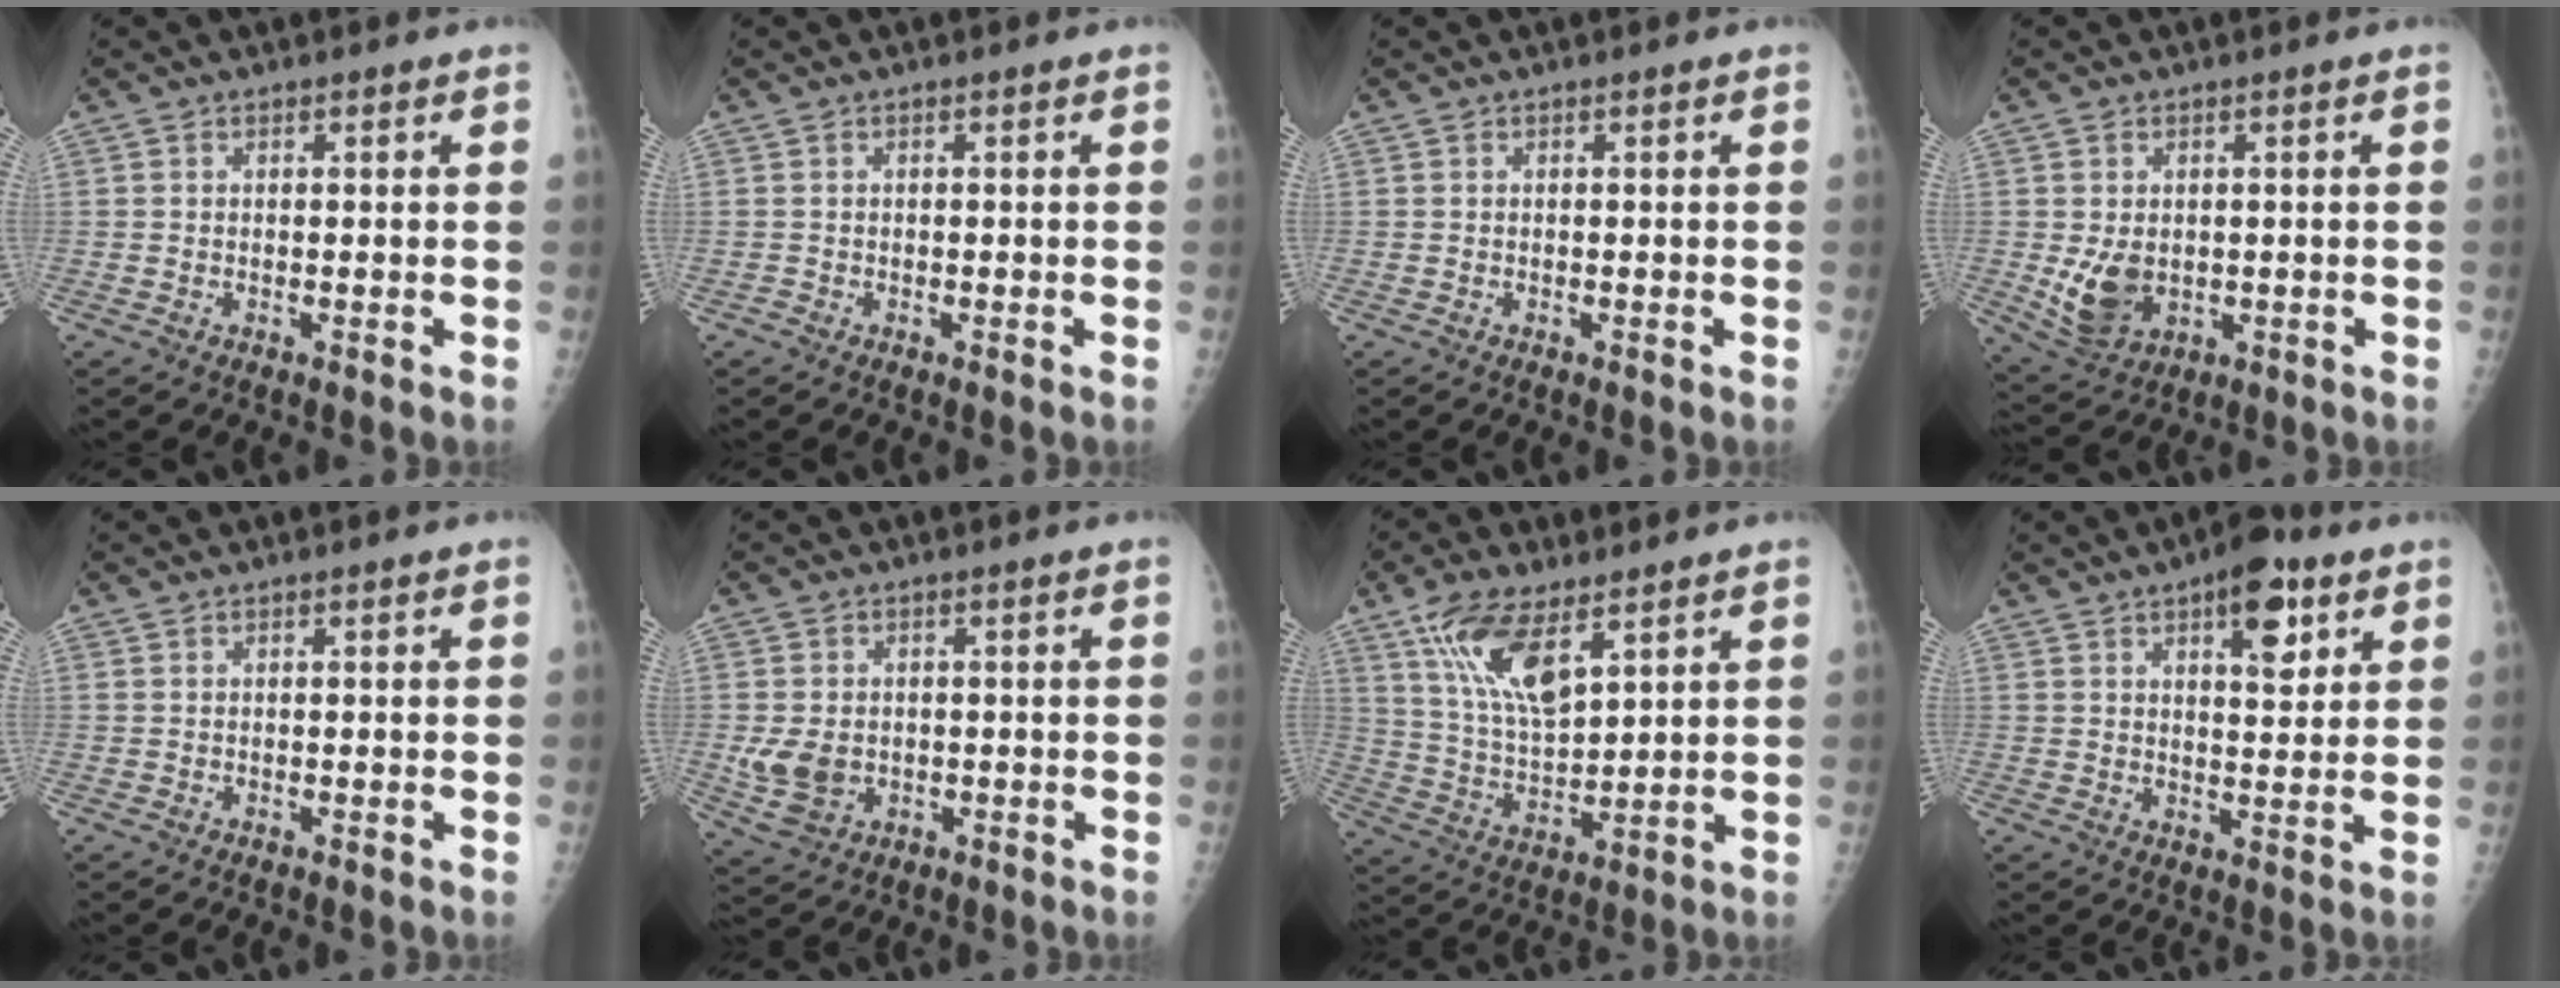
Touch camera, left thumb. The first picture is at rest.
{"total": 0.0}
{"total": 0.0}
{"total": 6.9, "force": [-0.4, 5.0, 4.8], "torque": [-0.076, -0.012, 0.011]}
{"total": 0.0}
{"total": 6.2, "force": [-0.7, 4.9, 3.7], "torque": [-0.059, -0.004, 0.000]}
{"total": 12.6, "force": [7.1, 4.9, 9.2], "torque": [-0.163, -0.028, 0.145]}
{"total": 9.2, "force": [4.7, 3.8, 6.9], "torque": [-0.078, -0.019, 0.064]}